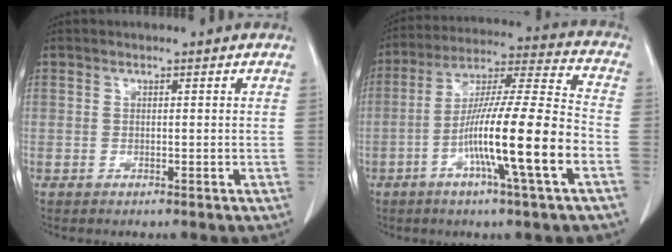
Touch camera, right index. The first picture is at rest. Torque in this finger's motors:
{"motor_torque": [1.92, -0.22, 1.04, 0.21]}